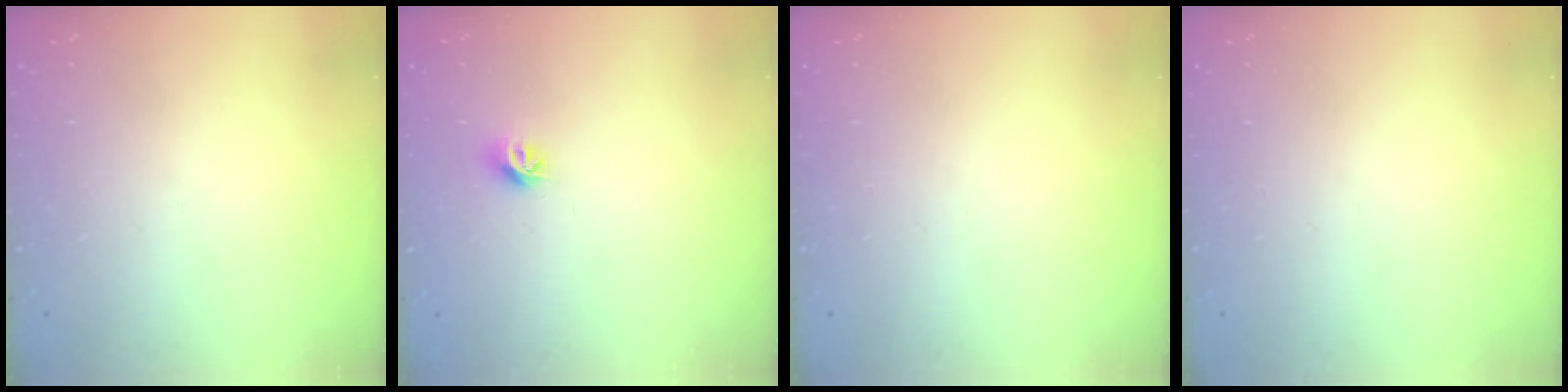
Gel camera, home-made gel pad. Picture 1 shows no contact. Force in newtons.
{"total": 6.5, "press": 6.5, "slide": 0.7}
{"total": 0.0}
{"total": 0.0}